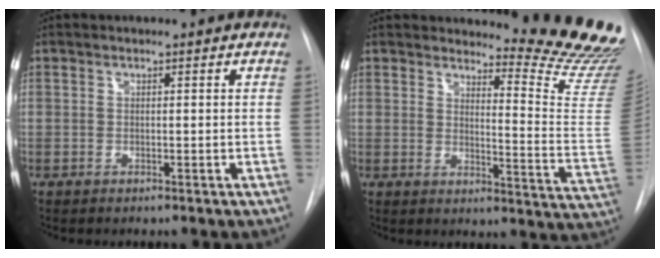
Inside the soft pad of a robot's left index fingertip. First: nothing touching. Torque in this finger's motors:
{"motor_torque": [0.92, -1.20, 0.14, 0.00]}